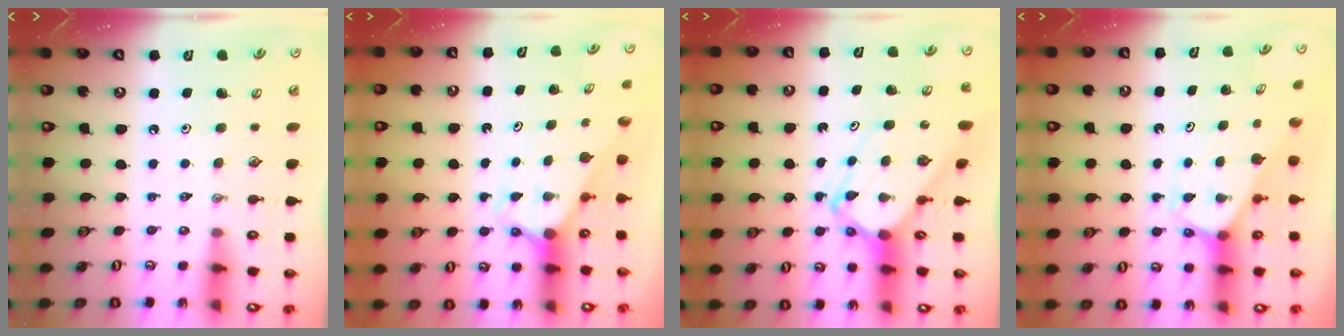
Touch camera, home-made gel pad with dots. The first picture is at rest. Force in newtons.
{"total": 3.0, "press": 3.0, "slide": 0.0}
{"total": 6.3, "press": 6.2, "slide": 0.5}
{"total": 2.5, "press": 2.5, "slide": 0.1}